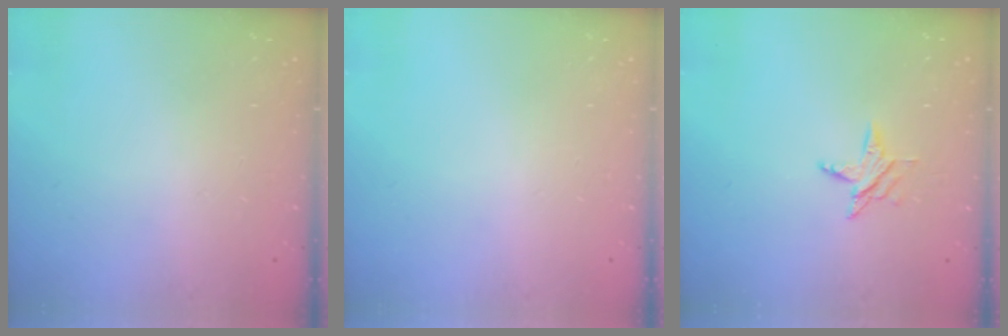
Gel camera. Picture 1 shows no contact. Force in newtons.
{"total": 0.0}
{"total": 5.0, "press": 5.0, "slide": 0.6}